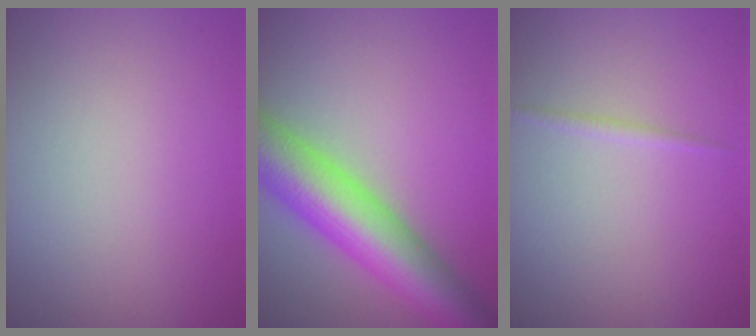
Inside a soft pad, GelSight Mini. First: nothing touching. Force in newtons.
{"total": 10.1, "press": 10.1, "slide": 0.3}
{"total": 0.7, "press": 0.7, "slide": 0.0}